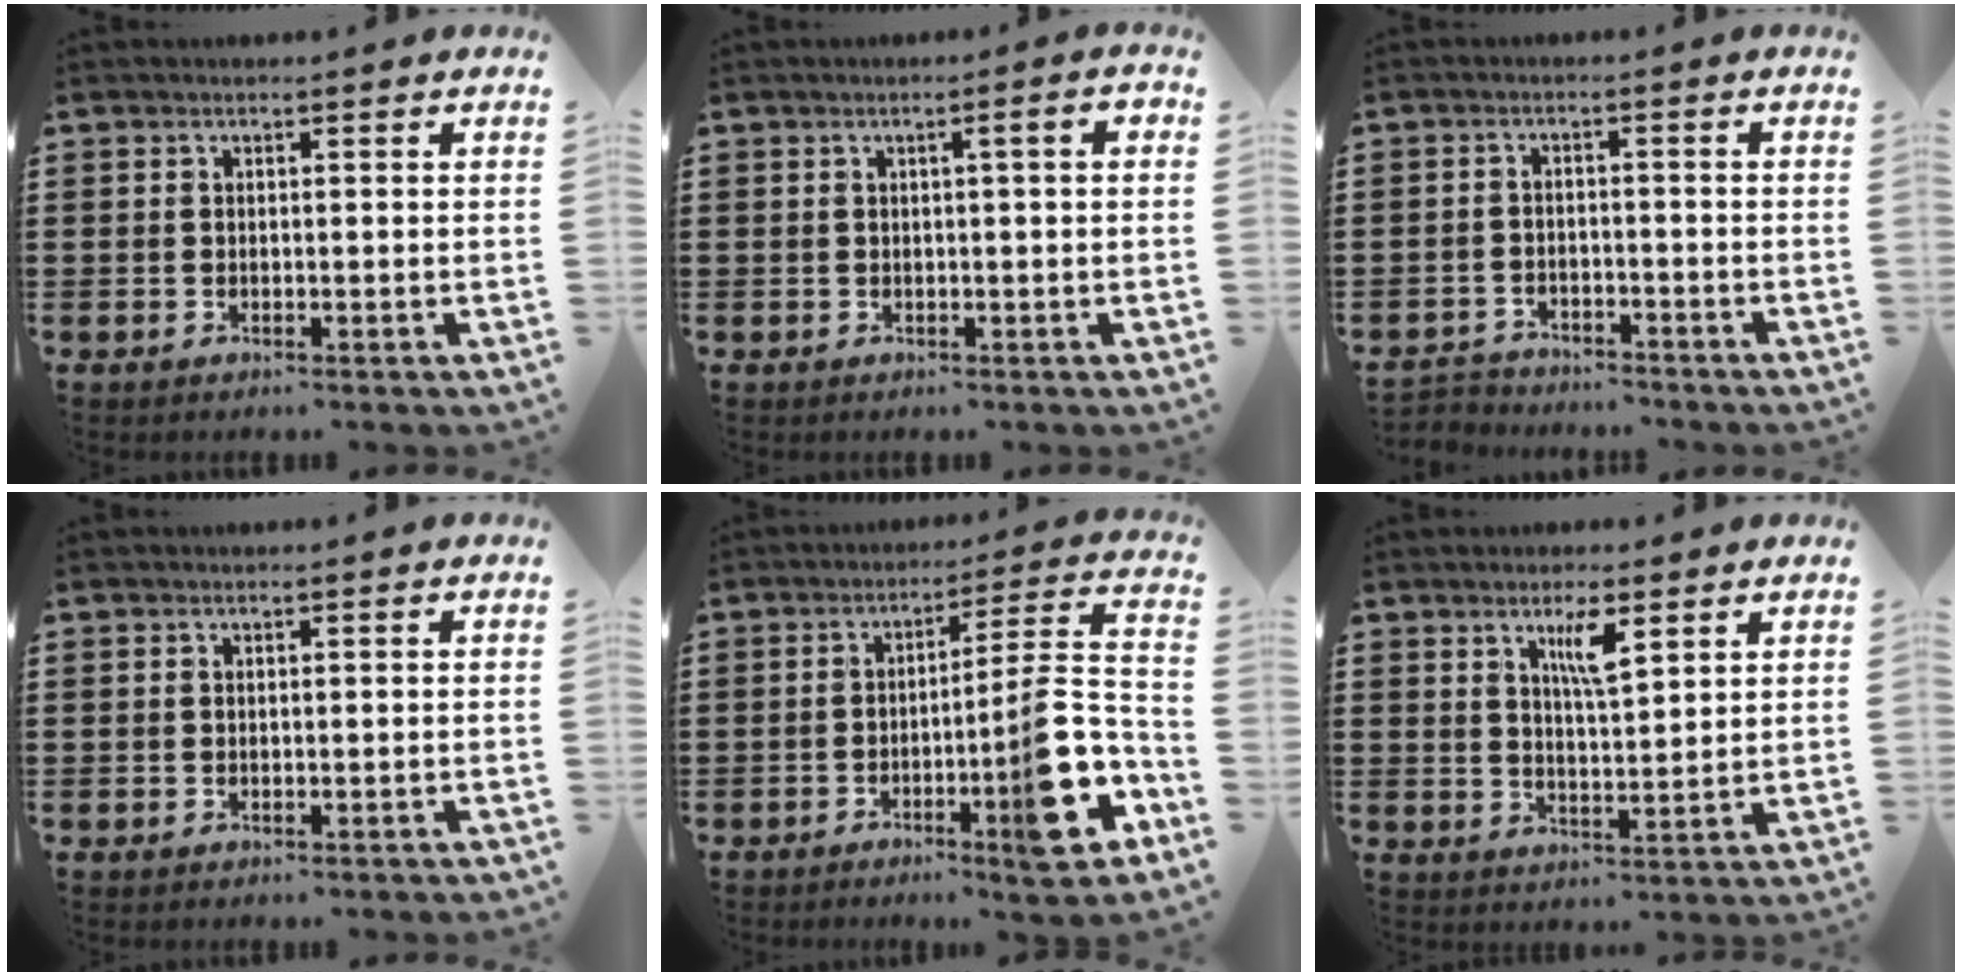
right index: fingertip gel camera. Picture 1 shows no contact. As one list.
[{"total": 2.0, "force": [0.2, 0.0, 1.9], "torque": [-0.032, -0.002, 0.001]}, {"total": 2.9, "force": [-2.8, 0.5, -0.3], "torque": [-0.003, 0.001, -0.063]}, {"total": 0.0}, {"total": 11.9, "force": [-4.4, 0.7, 11.1], "torque": [-0.164, -0.026, -0.084]}, {"total": 5.0, "force": [2.8, 1.2, 4.0], "torque": [-0.070, 0.000, 0.043]}]